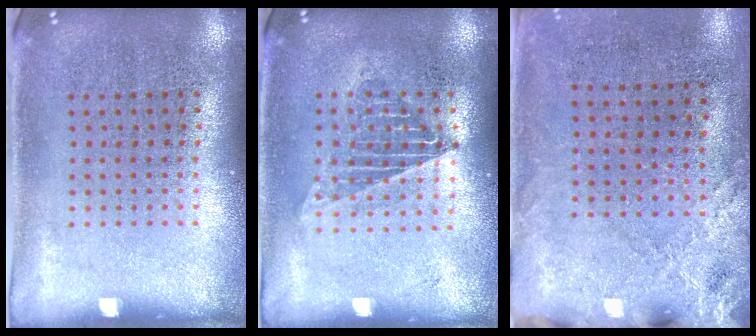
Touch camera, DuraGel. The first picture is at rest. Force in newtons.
{"total": 1.3, "press": 1.2, "slide": 0.5}
{"total": 2.5, "press": 2.1, "slide": 1.4}